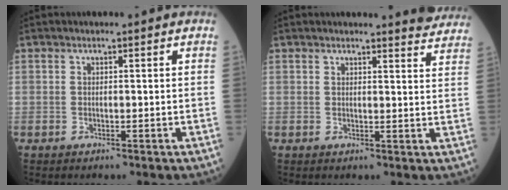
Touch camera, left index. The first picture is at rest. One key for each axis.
{"total": 5.2, "fx": 5.1, "fy": 0.1, "fz": 0.2, "tx": -0.003, "ty": -0.028, "tz": 0.038}